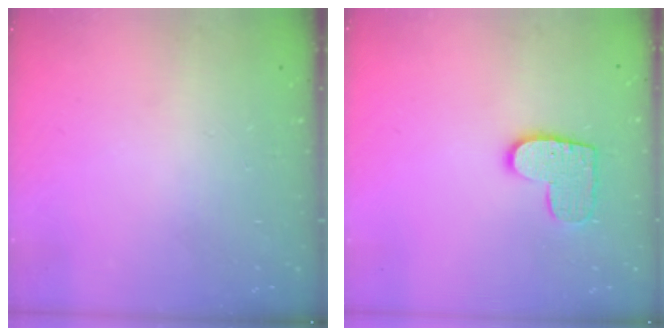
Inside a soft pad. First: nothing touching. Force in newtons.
{"total": 10.2, "press": 10.1, "slide": 0.5}